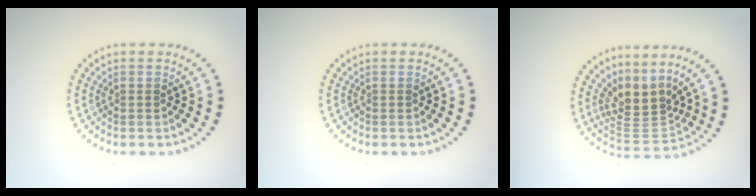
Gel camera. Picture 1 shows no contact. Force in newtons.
{"total": 0.0}
{"total": 3.9, "press": 2.6, "slide": 2.9}